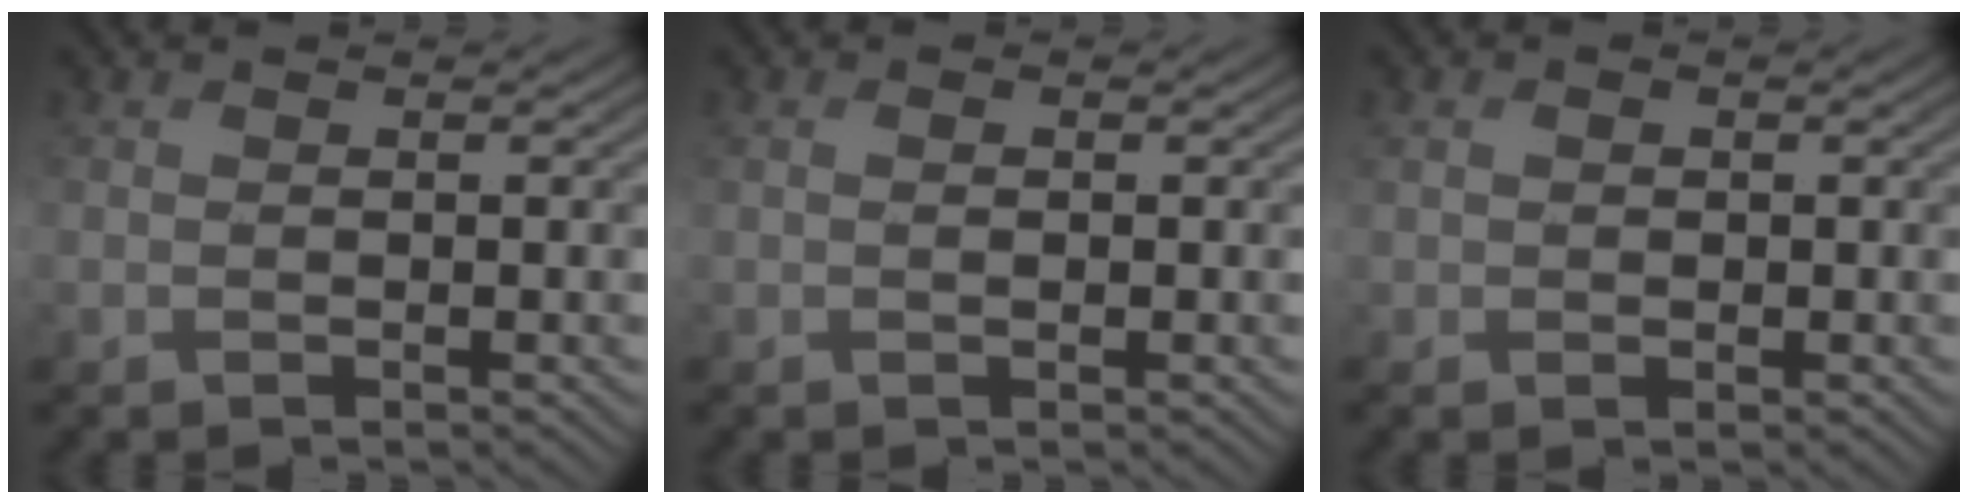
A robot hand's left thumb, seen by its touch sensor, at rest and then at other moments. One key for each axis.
{"total": 1.0, "fx": 0.2, "fy": 0.5, "fz": 0.8, "tx": -0.013, "ty": -0.001, "tz": 0.005}
{"total": 1.7, "fx": 0.3, "fy": 1.5, "fz": 0.8, "tx": -0.019, "ty": -0.001, "tz": 0.007}